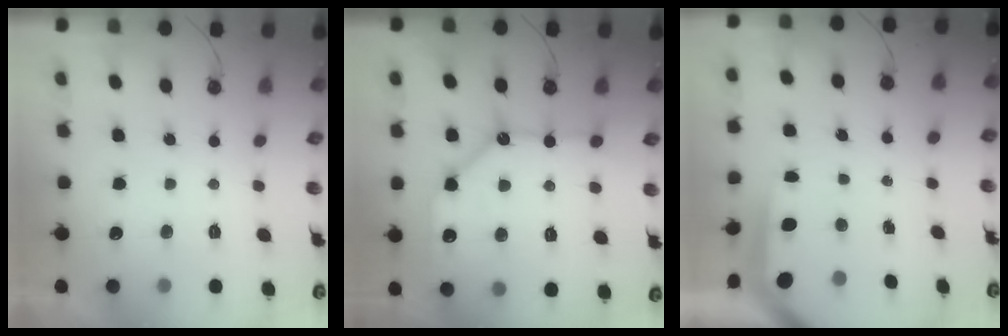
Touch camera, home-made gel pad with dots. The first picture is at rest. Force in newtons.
{"total": 13.4, "press": 13.4, "slide": 1.6}
{"total": 5.7, "press": 5.7, "slide": 0.5}